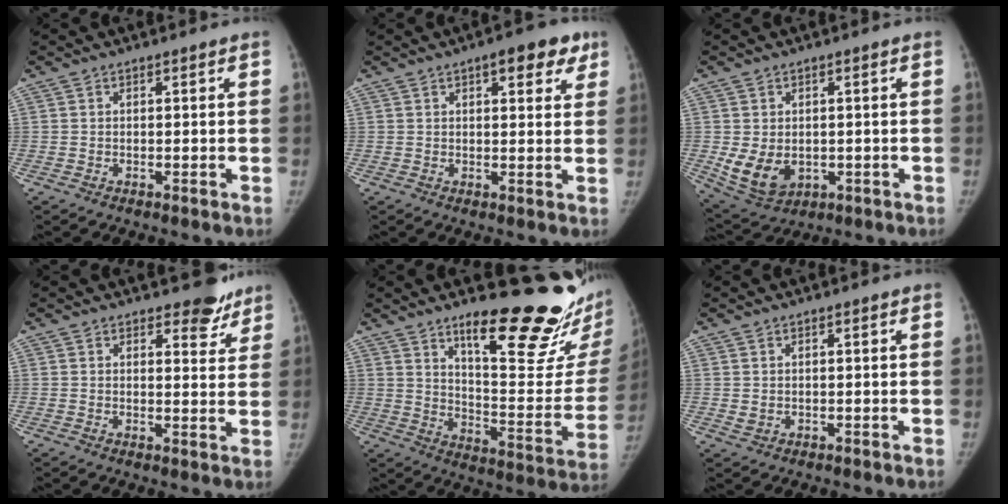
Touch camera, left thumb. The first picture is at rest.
{"total": 7.5, "force": [4.0, 3.2, 5.4], "torque": [-0.040, -0.010, 0.045]}
{"total": 8.0, "force": [-1.0, 5.9, 5.3], "torque": [-0.083, -0.014, 0.003]}
{"total": 5.3, "force": [4.3, 2.5, 1.9], "torque": [0.008, -0.031, 0.051]}
{"total": 25.1, "force": [17.2, 6.2, 17.2], "torque": [-0.203, -0.126, 0.251]}
{"total": 1.3, "force": [0.2, 1.1, 0.7], "torque": [-0.012, -0.003, 0.009]}